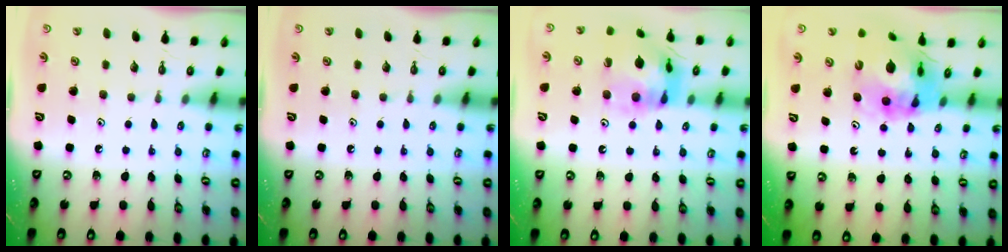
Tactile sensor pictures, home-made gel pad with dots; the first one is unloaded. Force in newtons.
{"total": 0.0}
{"total": 16.0, "press": 15.9, "slide": 2.0}
{"total": 15.7, "press": 15.6, "slide": 1.7}